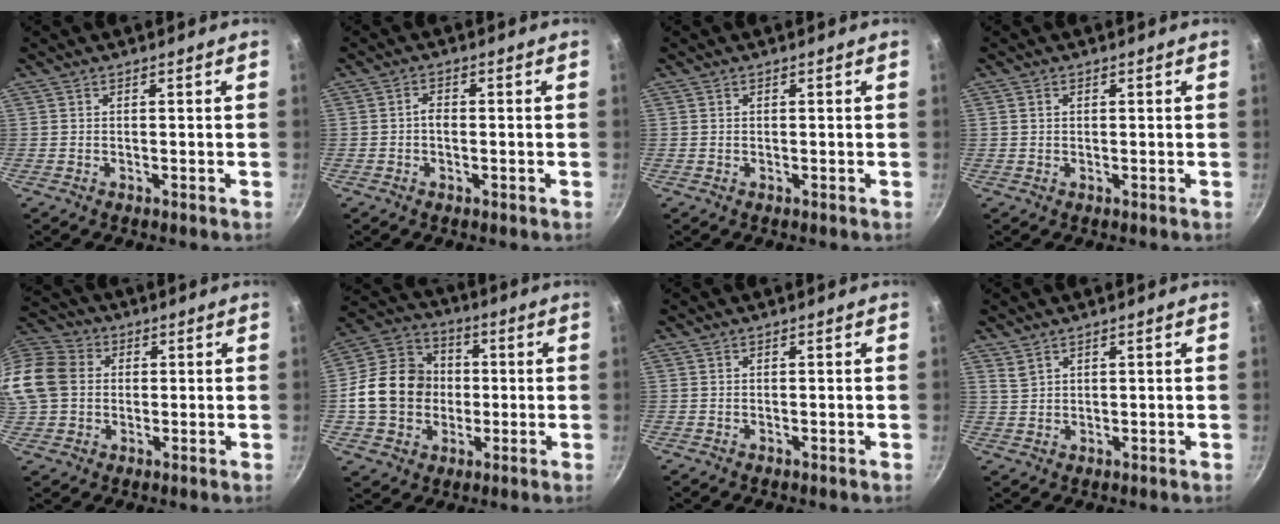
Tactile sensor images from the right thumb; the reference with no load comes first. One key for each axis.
{"total": 2.1, "fx": -0.3, "fy": 1.3, "fz": 1.6, "tx": -0.025, "ty": 0.008, "tz": -0.008}
{"total": 0.0}
{"total": 1.0, "fx": 0.3, "fy": 0.7, "fz": 0.5, "tx": -0.006, "ty": 0.004, "tz": 0.005}
{"total": 19.2, "fx": 1.9, "fy": 16.0, "fz": 10.3, "tx": -0.236, "ty": 0.041, "tz": 0.024}
{"total": 16.3, "fx": -0.7, "fy": 13.9, "fz": 8.5, "tx": -0.121, "ty": 0.029, "tz": -0.020}
{"total": 0.0}
{"total": 2.3, "fx": 1.7, "fy": 1.4, "fz": 0.9, "tx": -0.010, "ty": -0.001, "tz": 0.037}